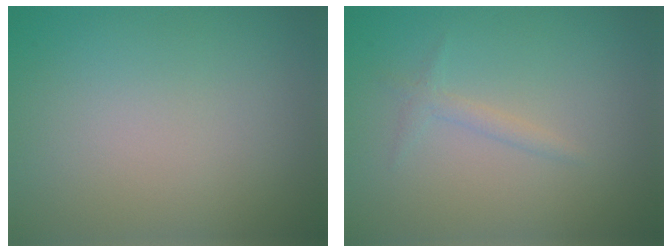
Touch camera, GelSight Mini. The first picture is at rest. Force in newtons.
{"total": 1.1, "press": 1.1, "slide": 0.1}